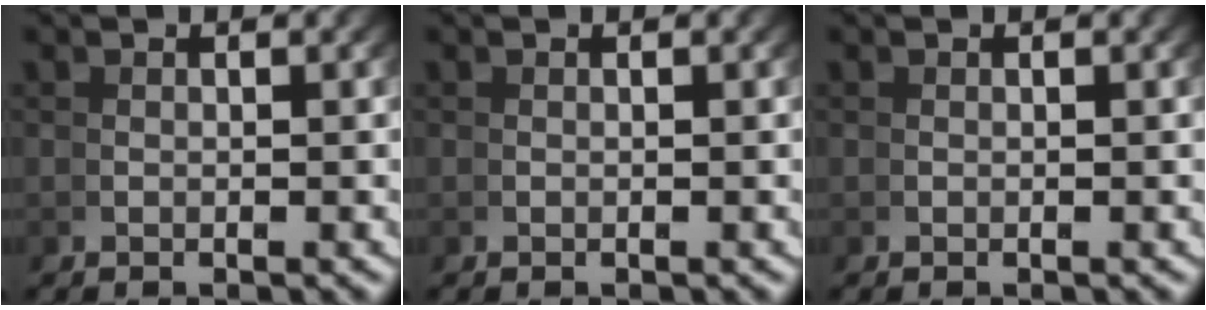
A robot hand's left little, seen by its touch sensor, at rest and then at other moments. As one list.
[{"total": 0.0}, {"total": 0.0}]